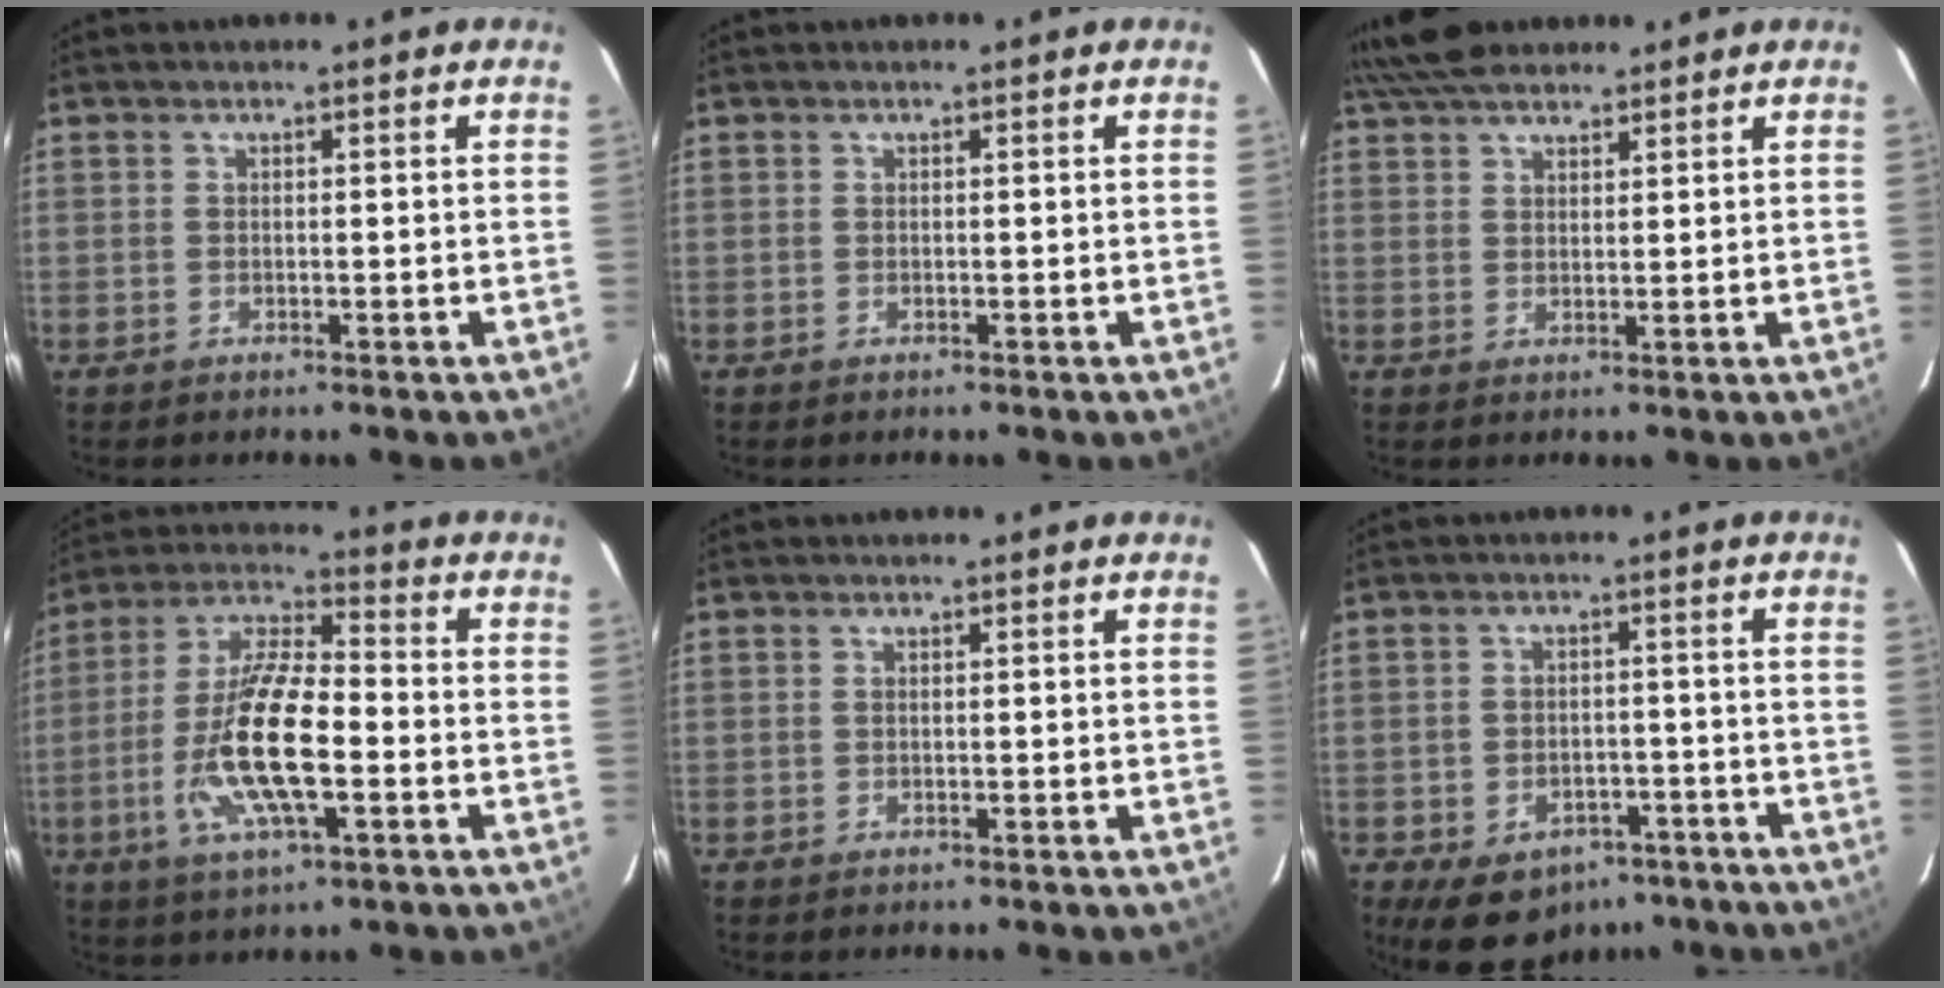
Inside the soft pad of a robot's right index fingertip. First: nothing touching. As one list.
[{"total": 0.0}, {"total": 6.6, "force": [6.0, 1.8, 2.1], "torque": [-0.044, 0.025, 0.109]}, {"total": 16.3, "force": [-4.1, 4.6, 15.1], "torque": [-0.306, -0.007, -0.082]}, {"total": 0.0}, {"total": 11.6, "force": [-7.6, 7.6, 4.3], "torque": [-0.101, 0.012, -0.081]}]